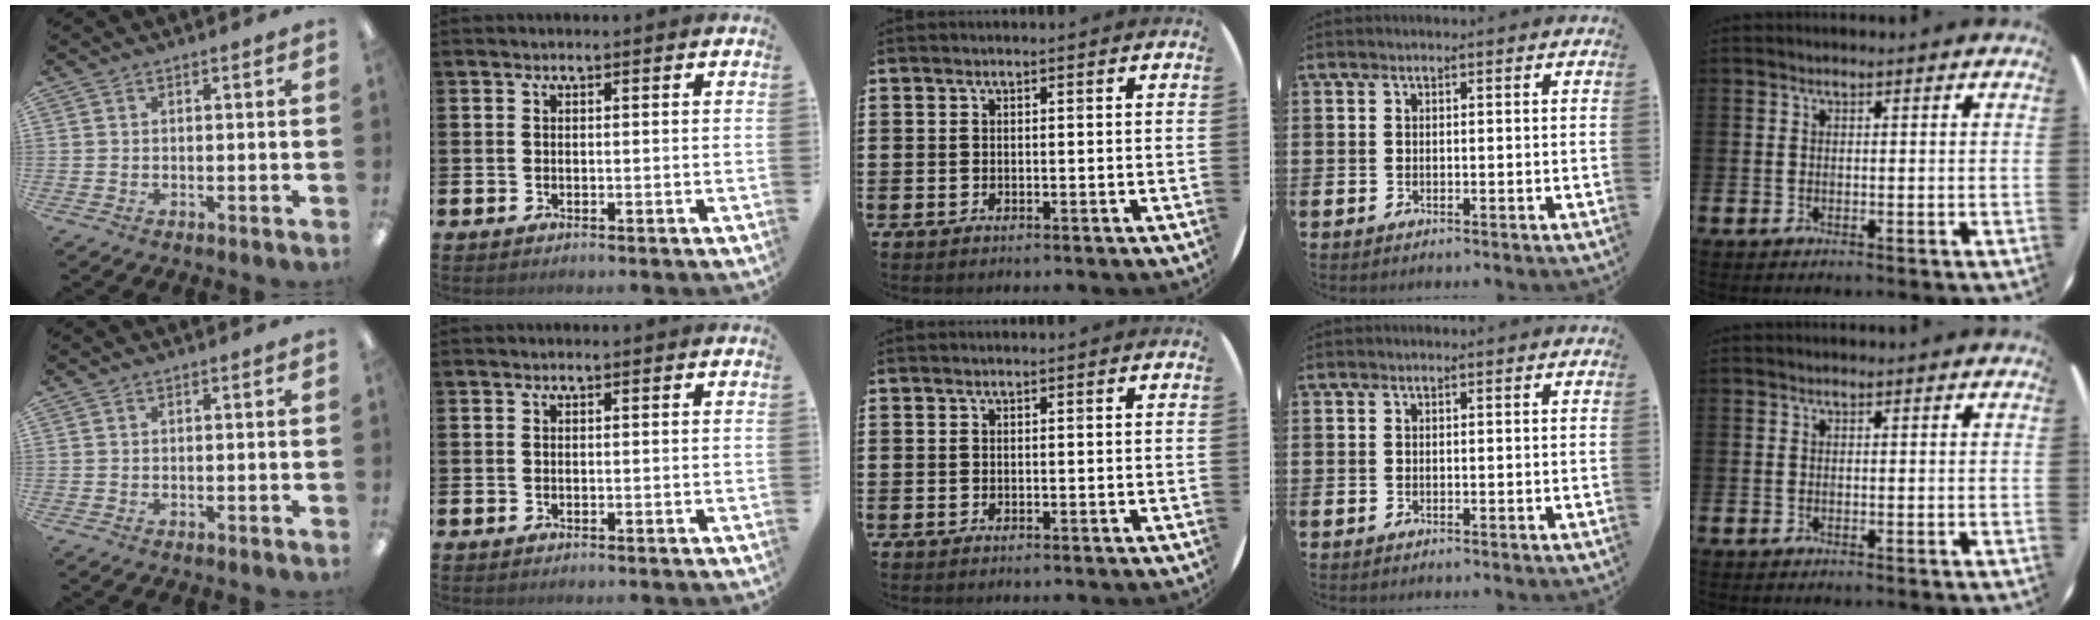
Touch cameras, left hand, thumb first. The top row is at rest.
{}